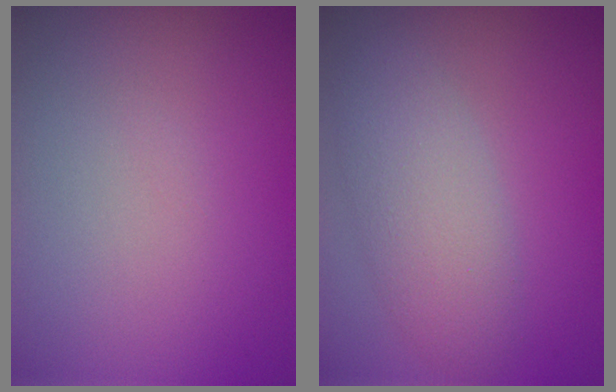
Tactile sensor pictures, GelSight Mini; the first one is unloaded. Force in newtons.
{"total": 4.2, "press": 4.2, "slide": 0.2}